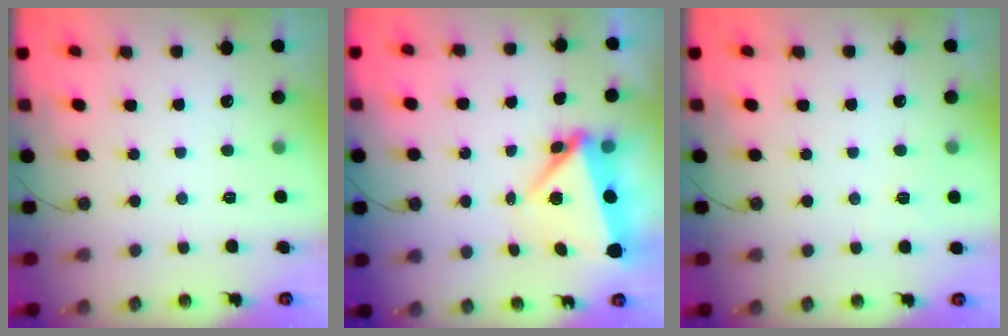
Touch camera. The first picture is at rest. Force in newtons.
{"total": 5.7, "press": 5.5, "slide": 1.7}
{"total": 2.7, "press": 1.7, "slide": 2.1}